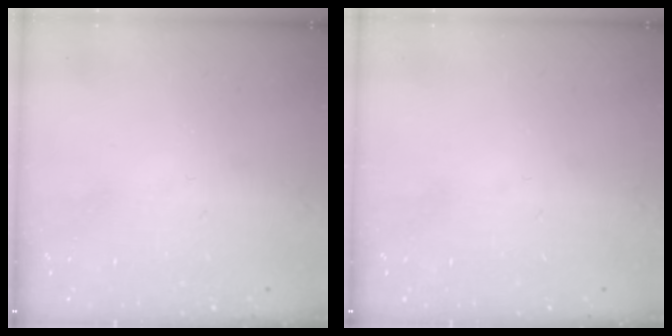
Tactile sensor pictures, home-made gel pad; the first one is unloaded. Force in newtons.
{"total": 0.0}